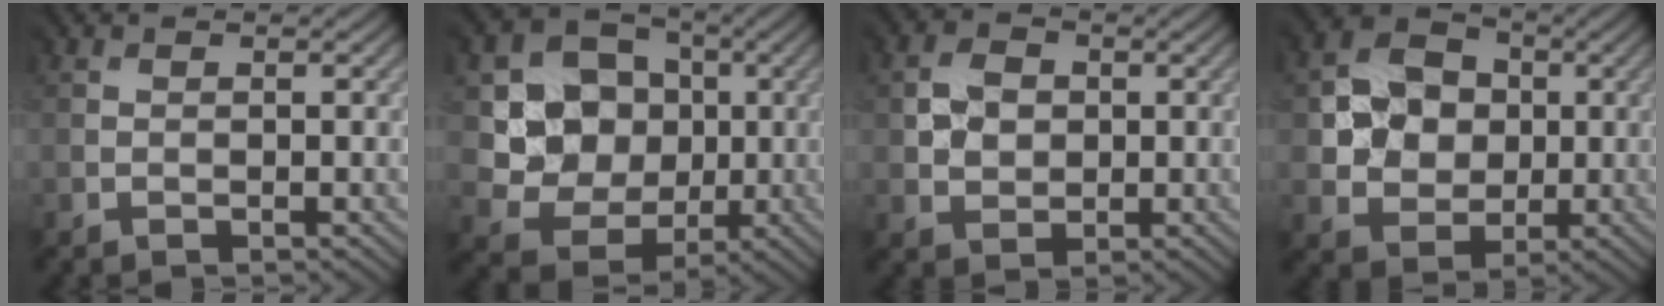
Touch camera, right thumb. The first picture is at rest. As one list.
[{"total": 8.4, "force": [1.2, 7.8, 2.9], "torque": [-0.069, -0.007, 0.018]}, {"total": 3.3, "force": [0.8, 3.1, 1.0], "torque": [-0.022, 0.004, 0.011]}, {"total": 7.1, "force": [1.3, 6.5, 2.7], "torque": [-0.063, 0.007, 0.013]}]